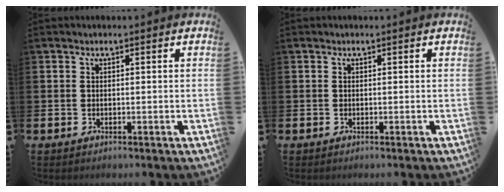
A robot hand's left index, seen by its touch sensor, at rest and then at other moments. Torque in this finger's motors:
{"motor_torque": [-0.09, 0.07, 0.02, -0.01]}